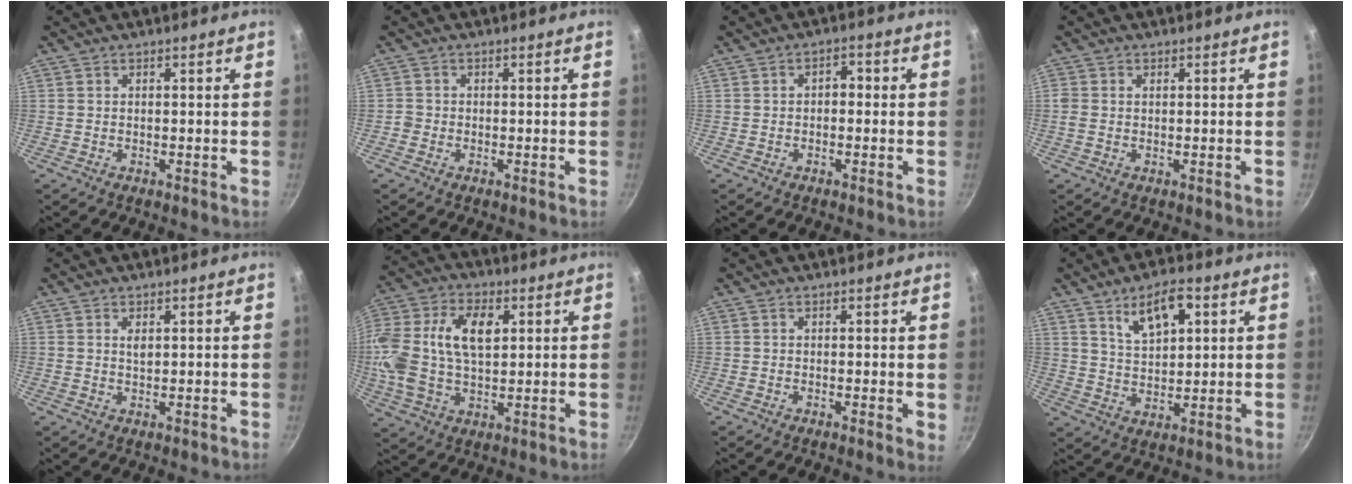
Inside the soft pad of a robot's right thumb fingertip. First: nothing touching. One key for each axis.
{"total": 1.2, "fx": -0.6, "fy": 1.0, "fz": 0.2, "tx": -0.001, "ty": 0.004, "tz": -0.013}
{"total": 2.7, "fx": -0.2, "fy": 1.8, "fz": 2.0, "tx": -0.016, "ty": 0.010, "tz": -0.007}
{"total": 1.5, "fx": 0.2, "fy": 1.1, "fz": 1.0, "tx": -0.021, "ty": 0.004, "tz": 0.002}
{"total": 1.6, "fx": 0.7, "fy": 0.8, "fz": 1.2, "tx": -0.019, "ty": -0.002, "tz": 0.012}
{"total": 18.3, "fx": 3.1, "fy": 11.2, "fz": 14.1, "tx": -0.287, "ty": 0.020, "tz": 0.050}
{"total": 1.6, "fx": 0.5, "fy": 0.6, "fz": 1.4, "tx": -0.014, "ty": -0.002, "tz": 0.003}
{"total": 9.6, "fx": 4.4, "fy": 4.9, "fz": 7.0, "tx": -0.100, "ty": -0.013, "tz": 0.083}